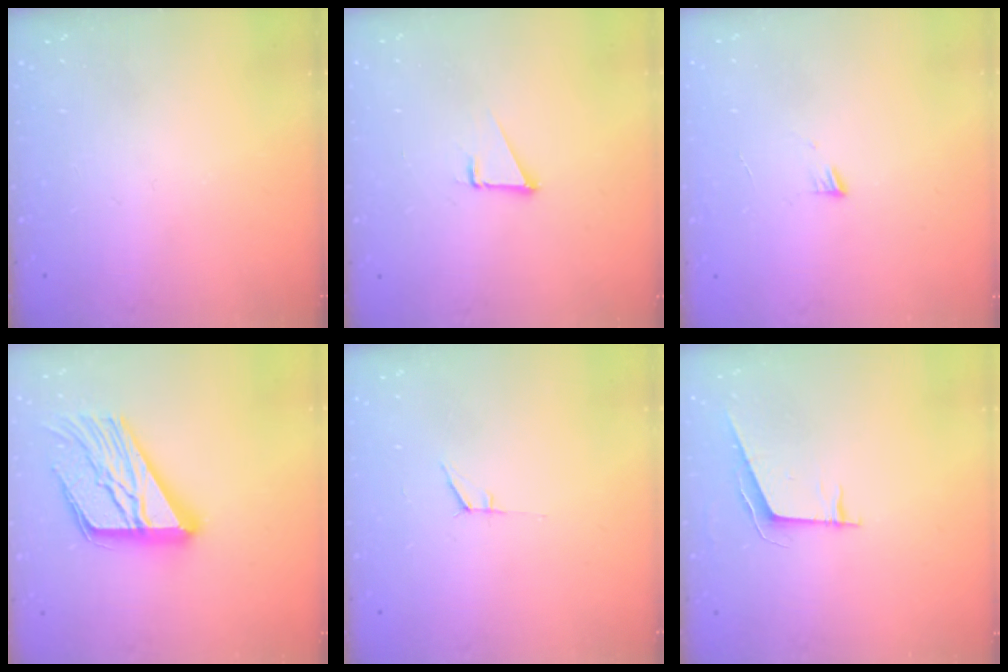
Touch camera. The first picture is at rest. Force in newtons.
{"total": 1.9, "press": 1.9, "slide": 0.1}
{"total": 3.5, "press": 3.4, "slide": 0.4}
{"total": 21.0, "press": 20.9, "slide": 2.1}
{"total": 5.2, "press": 4.5, "slide": 2.5}
{"total": 6.6, "press": 6.2, "slide": 2.4}